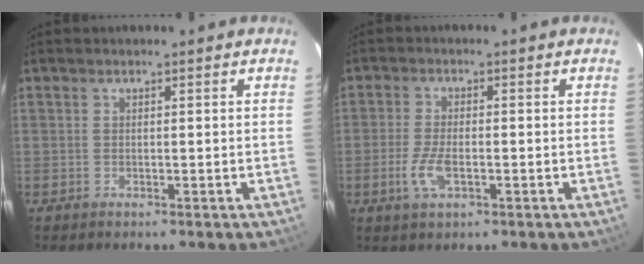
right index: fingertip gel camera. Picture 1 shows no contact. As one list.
[{"total": 5.2, "force": [-2.0, 2.0, 4.4], "torque": [-0.102, -0.005, -0.038]}]